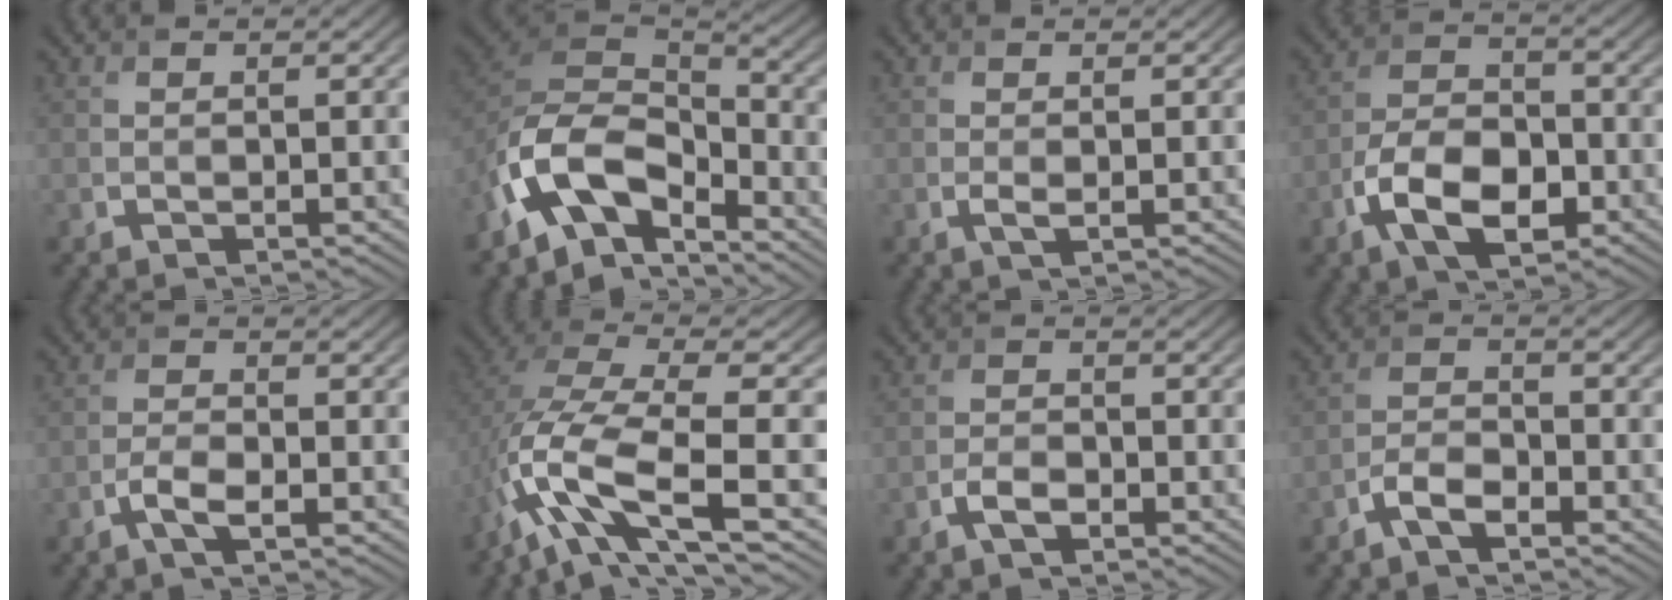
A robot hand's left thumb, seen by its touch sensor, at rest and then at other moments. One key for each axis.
{"total": 12.5, "fx": -7.2, "fy": 6.2, "fz": 8.1, "tx": -0.175, "ty": -0.014, "tz": -0.150}
{"total": 1.0, "fx": 0.0, "fy": 0.3, "fz": 0.9, "tx": -0.022, "ty": -0.003, "tz": -0.001}
{"total": 9.0, "fx": -3.9, "fy": 5.0, "fz": 6.4, "tx": -0.128, "ty": -0.003, "tz": -0.082}
{"total": 2.7, "fx": -1.4, "fy": 0.8, "fz": 2.2, "tx": -0.051, "ty": 0.001, "tz": -0.032}
{"total": 12.5, "fx": -4.4, "fy": 4.3, "fz": 10.9, "tx": -0.237, "ty": -0.010, "tz": -0.083}
{"total": 2.4, "fx": -1.4, "fy": 1.1, "fz": 1.6, "tx": -0.033, "ty": 0.000, "tz": -0.031}
{"total": 3.4, "fx": -2.3, "fy": 1.2, "fz": 2.2, "tx": -0.048, "ty": 0.004, "tz": -0.053}